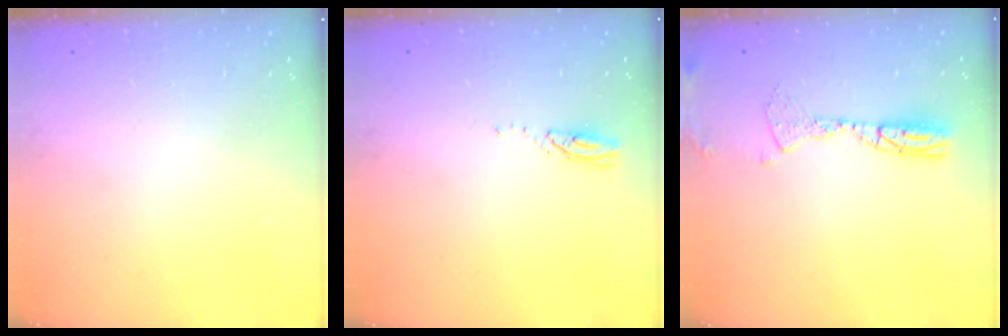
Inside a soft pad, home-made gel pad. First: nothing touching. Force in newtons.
{"total": 3.0, "press": 3.0, "slide": 0.1}
{"total": 10.0, "press": 9.7, "slide": 2.6}